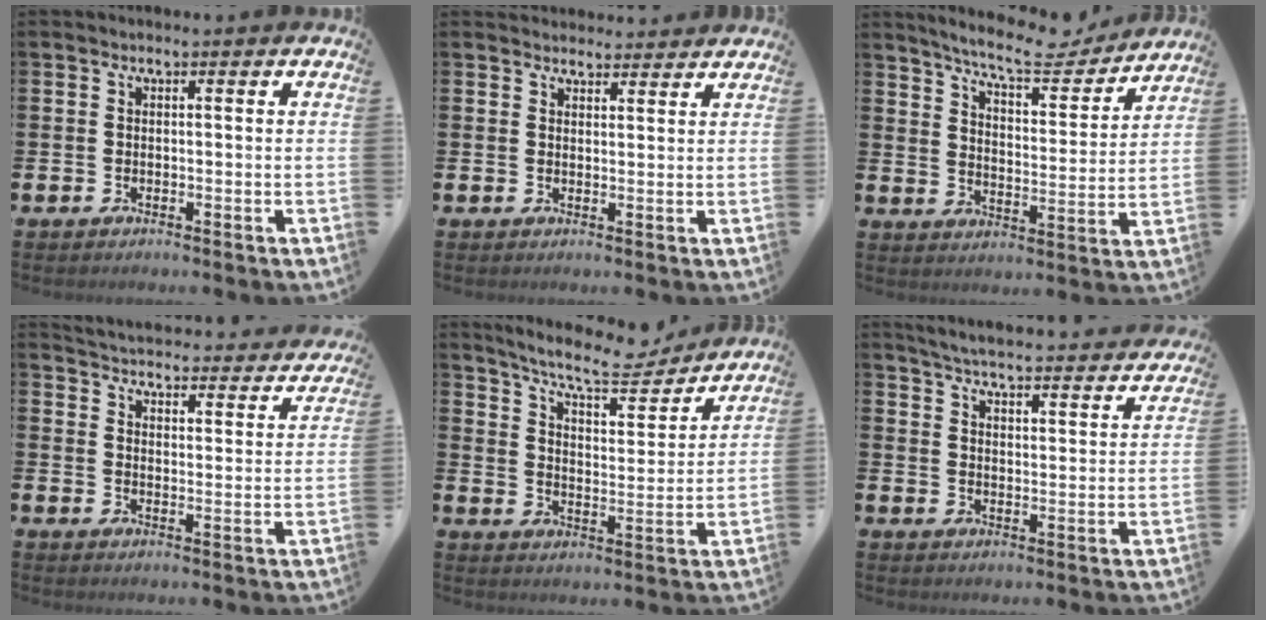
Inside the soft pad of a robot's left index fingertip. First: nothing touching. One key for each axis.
{"total": 2.8, "fx": 2.7, "fy": 0.8, "fz": -0.2, "tx": 0.010, "ty": -0.015, "tz": 0.047}
{"total": 8.7, "fx": 8.0, "fy": 1.5, "fz": 2.9, "tx": -0.075, "ty": -0.050, "tz": 0.139}
{"total": 4.5, "fx": 4.4, "fy": 0.5, "fz": 0.2, "tx": -0.018, "ty": -0.045, "tz": 0.072}
{"total": 9.5, "fx": 8.6, "fy": 1.8, "fz": 3.6, "tx": -0.089, "ty": -0.052, "tz": 0.149}
{"total": 5.5, "fx": 5.4, "fy": 0.3, "fz": 1.0, "tx": -0.035, "ty": -0.046, "tz": 0.089}